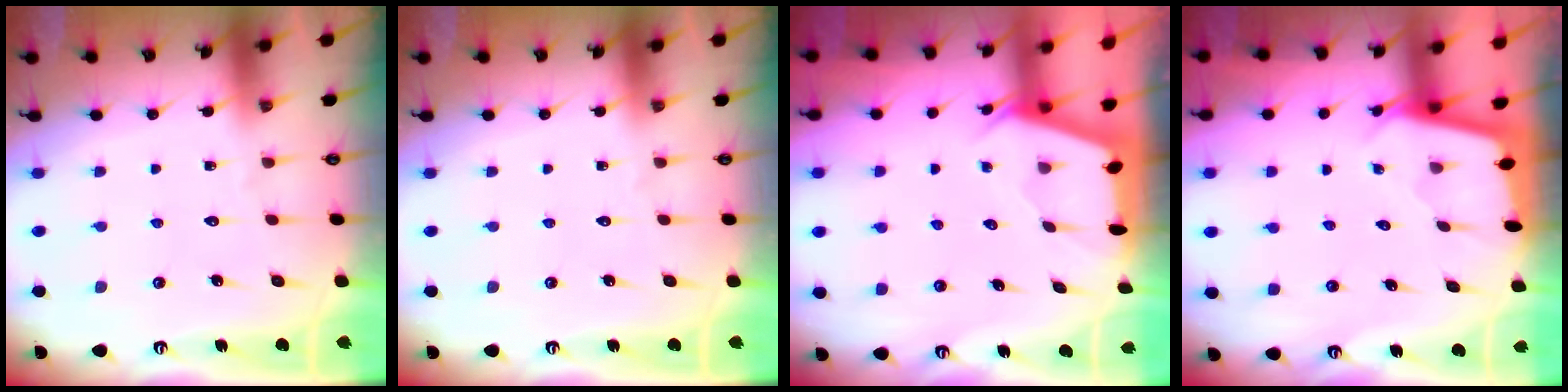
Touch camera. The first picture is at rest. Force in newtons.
{"total": 0.0}
{"total": 2.1, "press": 2.0, "slide": 0.3}
{"total": 1.8, "press": 1.8, "slide": 0.1}